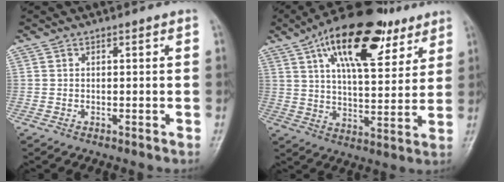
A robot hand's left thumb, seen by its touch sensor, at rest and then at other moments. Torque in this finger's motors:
{"motor_torque": [0.44, 0.52, 1.77, -1.00, 0.33]}